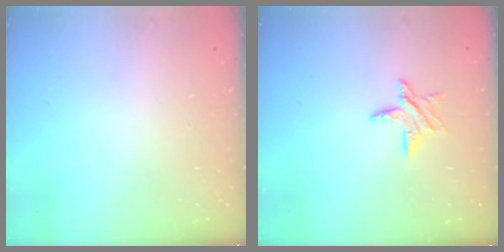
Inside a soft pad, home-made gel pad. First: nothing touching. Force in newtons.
{"total": 6.3, "press": 6.3, "slide": 0.4}